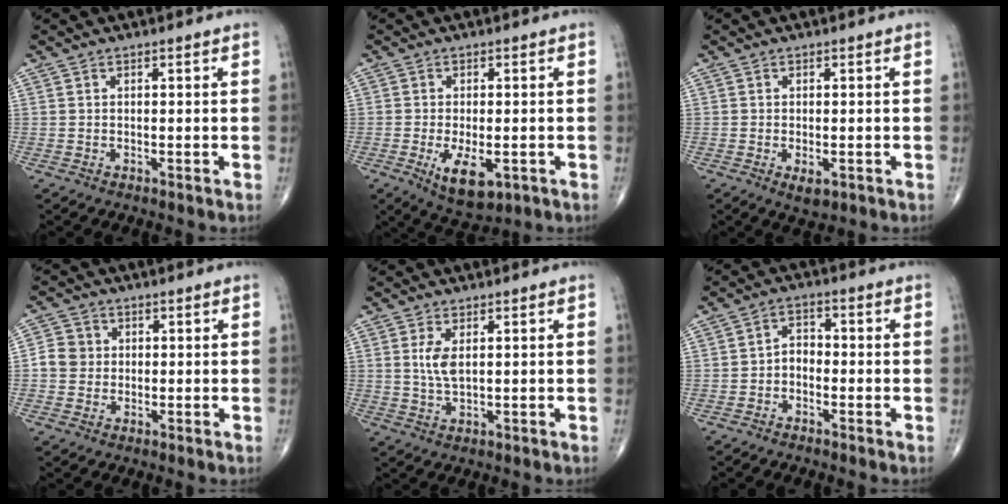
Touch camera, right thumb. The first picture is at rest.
{"total": 7.8, "force": [-2.5, 3.6, 6.4], "torque": [-0.100, -0.012, -0.032]}
{"total": 2.8, "force": [-1.0, 1.3, 2.3], "torque": [-0.033, -0.004, -0.013]}
{"total": 4.5, "force": [0.1, 4.3, 1.5], "torque": [-0.008, 0.008, -0.006]}
{"total": 4.0, "force": [1.0, 1.7, 3.5], "torque": [-0.076, -0.006, 0.026]}
{"total": 3.4, "force": [-1.2, 2.4, 2.1], "torque": [-0.017, 0.022, -0.033]}